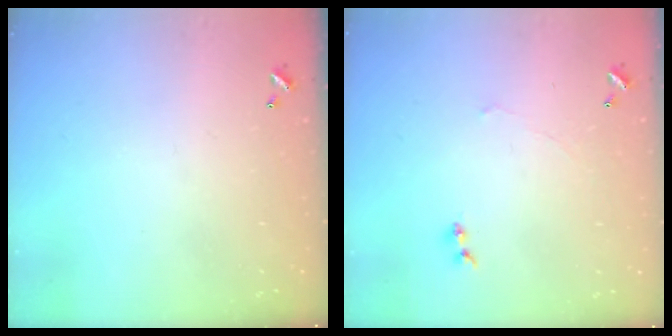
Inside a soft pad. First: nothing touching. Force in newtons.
{"total": 0.7, "press": 0.1, "slide": 0.7}